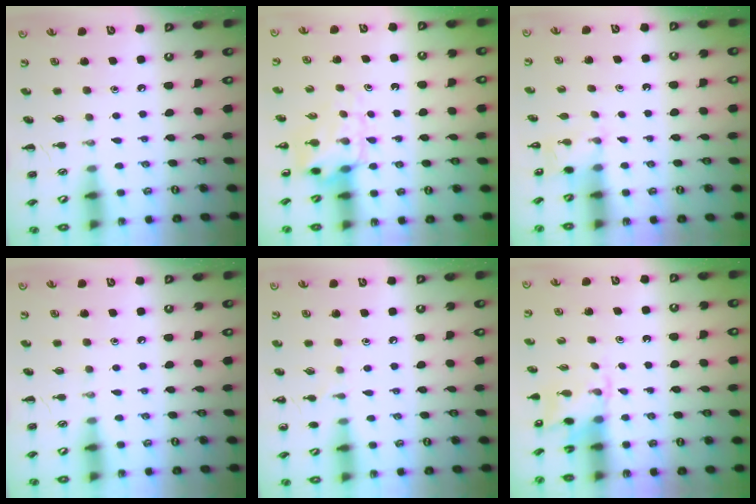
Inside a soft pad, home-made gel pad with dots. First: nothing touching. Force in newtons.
{"total": 5.3, "press": 5.3, "slide": 0.3}
{"total": 2.2, "press": 2.1, "slide": 0.7}
{"total": 0.0}
{"total": 4.4, "press": 4.2, "slide": 1.4}
{"total": 2.5, "press": 2.3, "slide": 1.0}